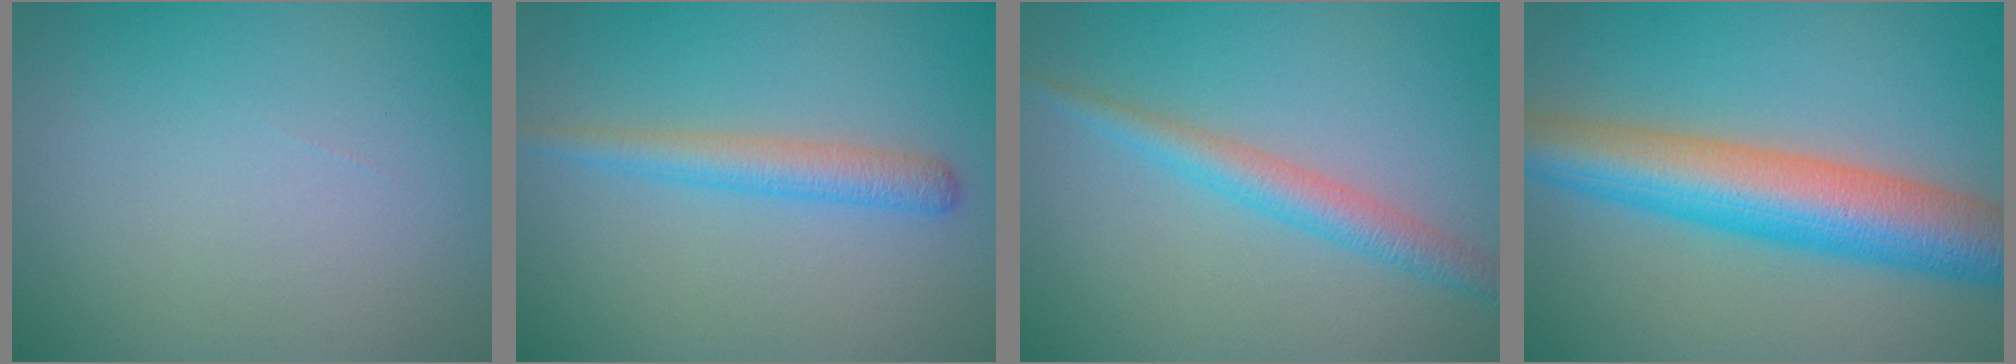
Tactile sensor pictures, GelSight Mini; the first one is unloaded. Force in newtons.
{"total": 2.6, "press": 2.6, "slide": 0.1}
{"total": 2.9, "press": 2.9, "slide": 0.0}
{"total": 9.2, "press": 9.2, "slide": 0.2}